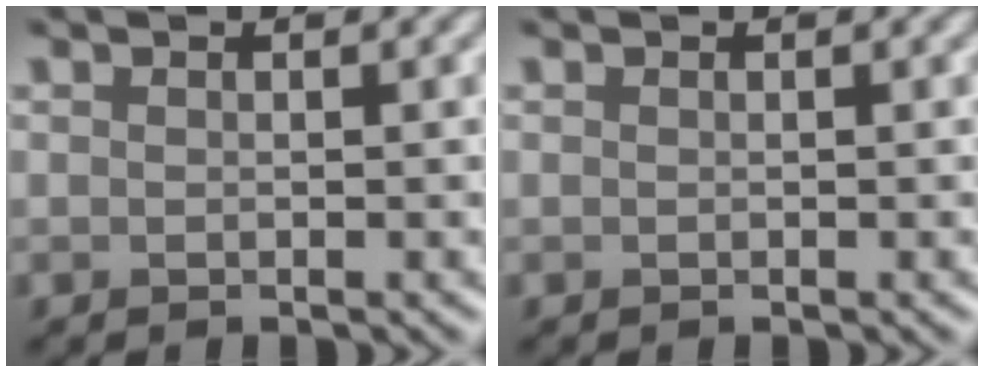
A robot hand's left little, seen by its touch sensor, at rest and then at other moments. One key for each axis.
{"total": 0.0}